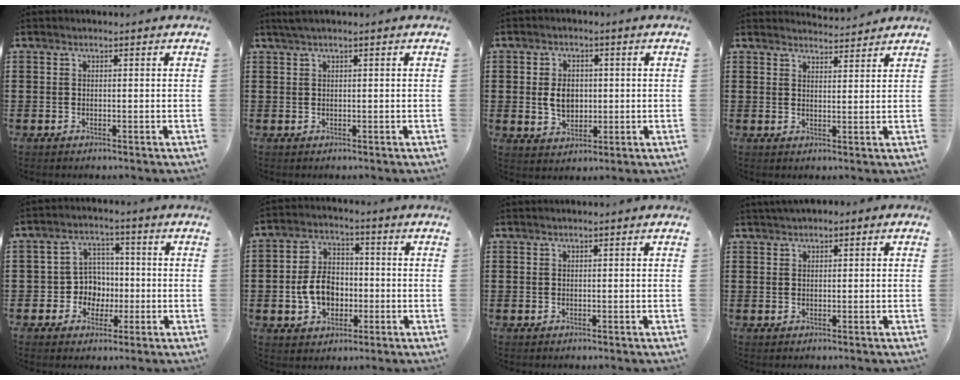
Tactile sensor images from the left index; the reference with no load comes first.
{"total": 0.9, "force": [0.4, 0.0, 0.8], "torque": [-0.014, 0.000, 0.007]}
{"total": 4.6, "force": [0.0, 3.2, 3.2], "torque": [-0.068, 0.005, -0.005]}
{"total": 2.9, "force": [2.9, 0.1, 0.1], "torque": [-0.003, -0.013, 0.053]}
{"total": 5.7, "force": [-0.9, 5.4, 1.7], "torque": [-0.051, 0.016, -0.016]}
{"total": 7.5, "force": [-1.6, 5.5, 4.7], "torque": [-0.112, 0.003, -0.037]}
{"total": 0.0}
{"total": 1.1, "force": [0.6, 0.5, 0.7], "torque": [-0.015, 0.004, 0.012]}